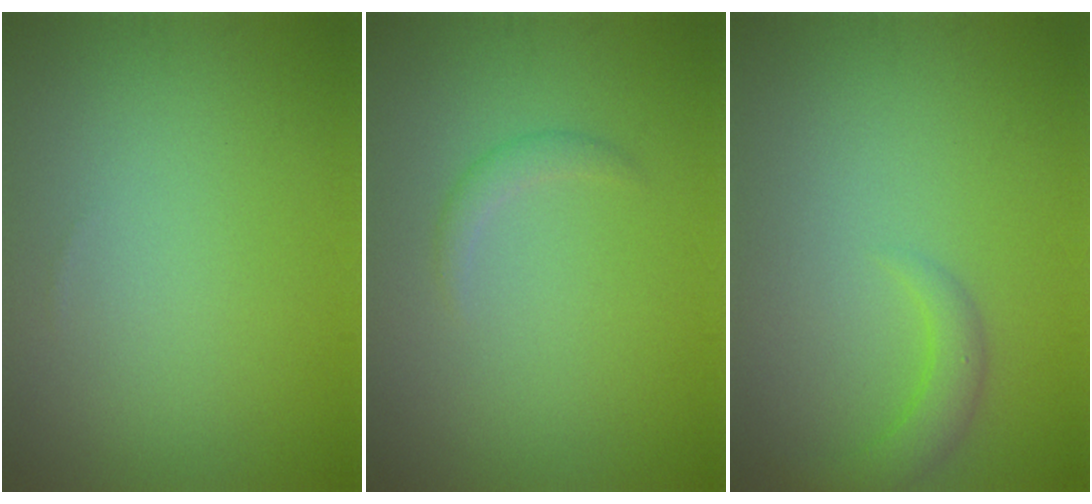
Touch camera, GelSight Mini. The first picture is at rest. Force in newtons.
{"total": 1.1, "press": 1.1, "slide": 0.0}
{"total": 2.3, "press": 2.3, "slide": 0.3}